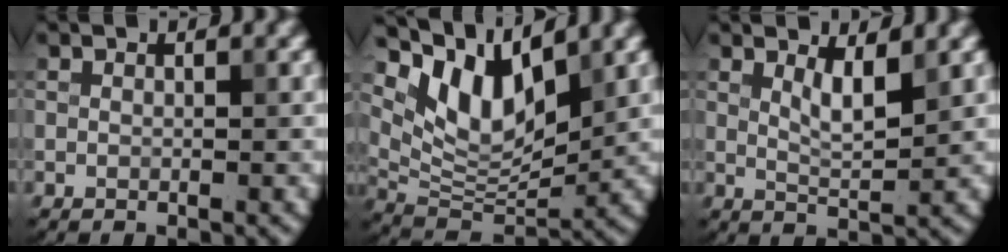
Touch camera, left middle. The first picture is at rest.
{"total": 7.6, "force": [4.6, 3.2, 5.1], "torque": [-0.098, -0.009, 0.085]}
{"total": 2.4, "force": [1.3, 0.5, 2.0], "torque": [-0.037, -0.010, 0.025]}